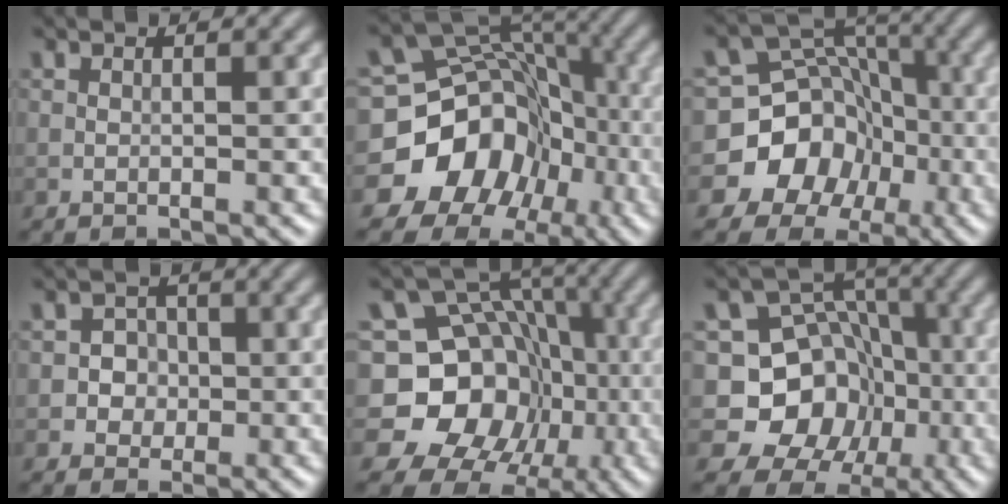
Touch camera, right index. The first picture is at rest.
{"total": 12.7, "force": [-4.9, 10.7, 4.6], "torque": [-0.075, 0.002, -0.112]}
{"total": 9.3, "force": [-3.2, 8.4, 2.4], "torque": [-0.026, 0.008, -0.087]}
{"total": 2.1, "force": [-0.3, 2.1, 0.5], "torque": [0.015, 0.000, -0.017]}
{"total": 15.7, "force": [-2.4, 14.1, 6.3], "torque": [-0.122, 0.018, -0.058]}
{"total": 9.5, "force": [-1.7, 8.6, 3.8], "torque": [-0.054, 0.009, -0.064]}